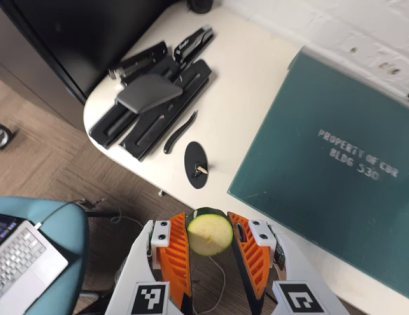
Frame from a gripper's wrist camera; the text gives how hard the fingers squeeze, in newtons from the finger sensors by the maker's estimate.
{"total": 9.5, "left": 9.1, "right": 10.0}